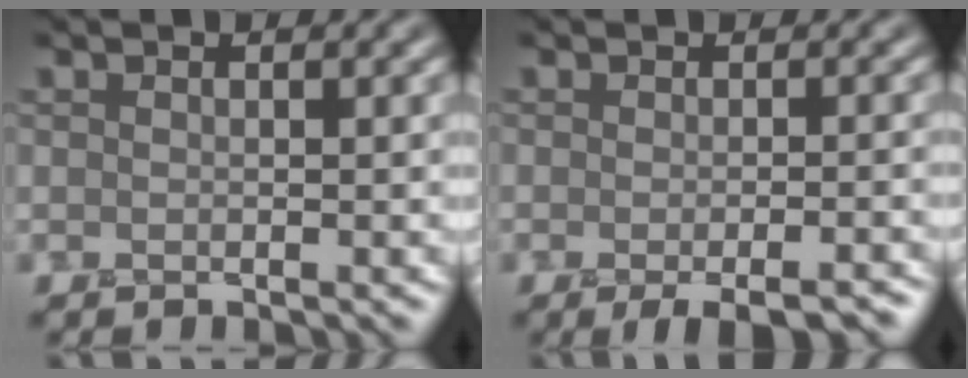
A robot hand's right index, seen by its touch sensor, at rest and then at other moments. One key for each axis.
{"total": 3.9, "fx": -2.7, "fy": 0.9, "fz": 2.7, "tx": -0.036, "ty": -0.006, "tz": -0.036}